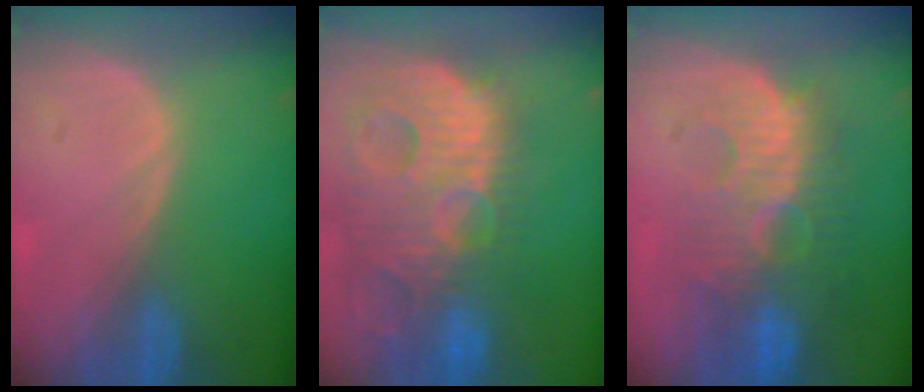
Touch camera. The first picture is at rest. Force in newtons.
{"total": 14.6, "press": 12.6, "slide": 7.3}
{"total": 10.6, "press": 9.9, "slide": 3.8}